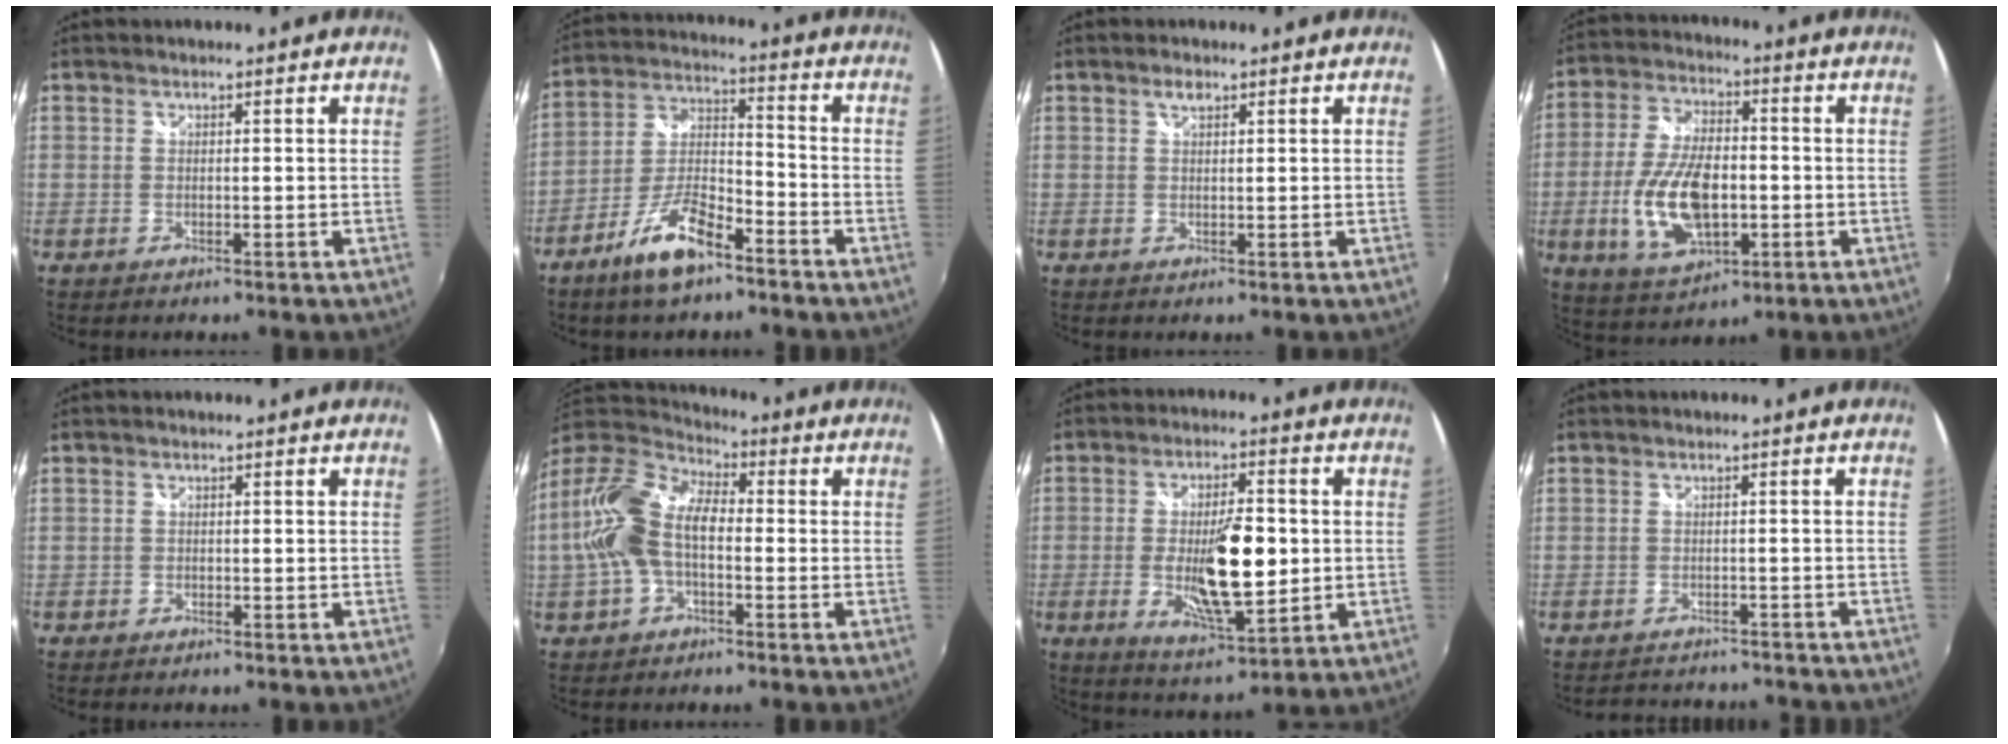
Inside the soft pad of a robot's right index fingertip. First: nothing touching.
{"total": 11.1, "force": [-7.6, 3.4, 7.4], "torque": [-0.160, 0.003, -0.140]}
{"total": 1.4, "force": [0.9, 0.6, 0.9], "torque": [-0.015, 0.004, 0.015]}
{"total": 14.8, "force": [-2.9, 7.7, 12.3], "torque": [-0.252, -0.006, -0.047]}
{"total": 0.8, "force": [-0.5, 0.6, -0.1], "torque": [-0.001, 0.000, -0.009]}
{"total": 14.1, "force": [-1.2, 7.8, 11.8], "torque": [-0.238, 0.019, -0.028]}
{"total": 13.3, "force": [-1.2, 4.4, 12.5], "torque": [-0.218, -0.014, -0.016]}
{"total": 6.5, "force": [-5.7, 2.8, 1.4], "torque": [-0.029, 0.007, -0.078]}